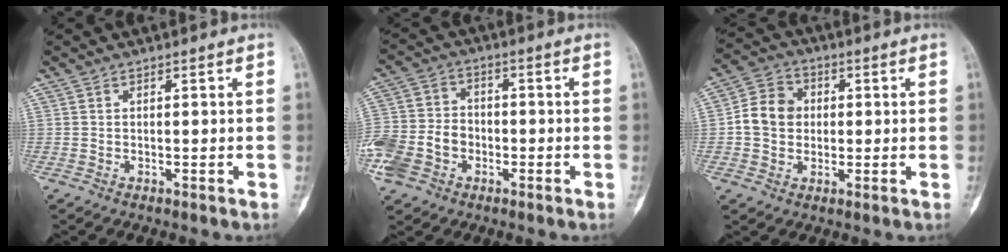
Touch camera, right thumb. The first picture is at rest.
{"total": 12.1, "force": [-3.5, 9.5, 6.5], "torque": [-0.157, 0.015, -0.063]}
{"total": 8.2, "force": [0.1, 7.1, 4.2], "torque": [-0.058, 0.017, -0.008]}